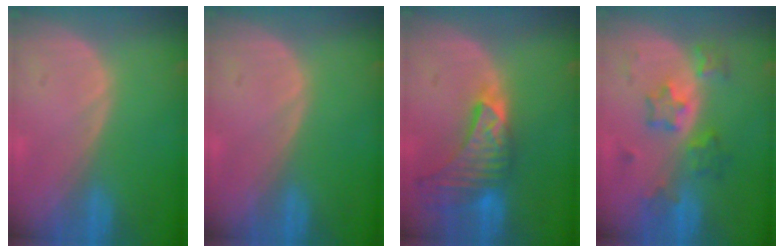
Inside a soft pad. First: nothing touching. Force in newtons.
{"total": 0.0}
{"total": 9.0, "press": 8.2, "slide": 3.8}
{"total": 6.1, "press": 5.9, "slide": 1.2}